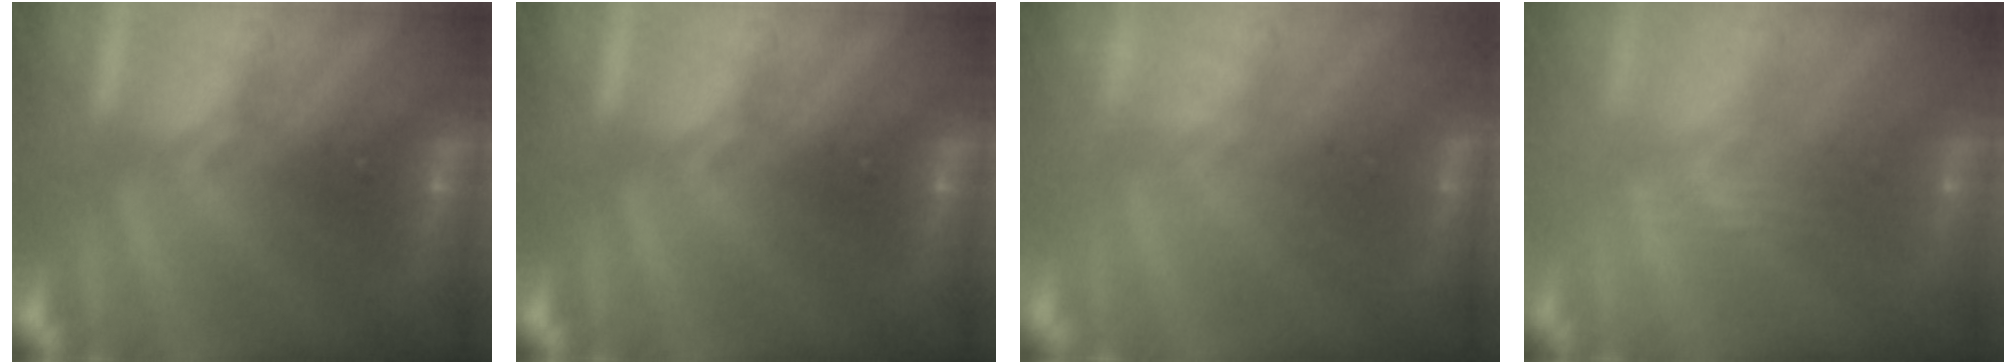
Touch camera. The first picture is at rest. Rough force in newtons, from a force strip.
{"total": 0.0}
{"total": 1.7}
{"total": 2.4}